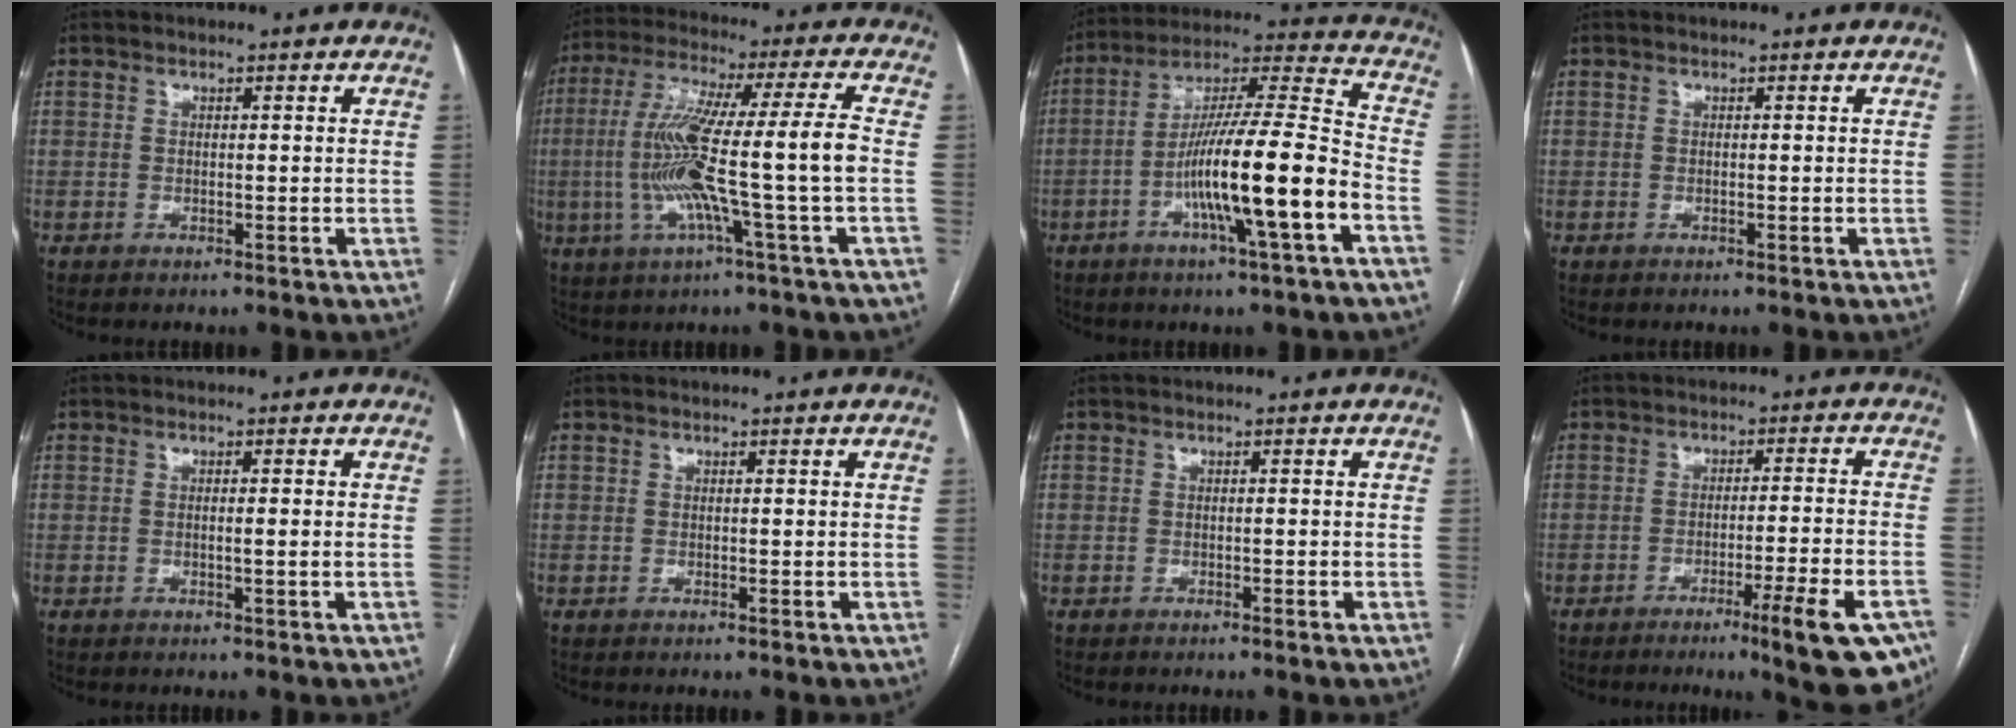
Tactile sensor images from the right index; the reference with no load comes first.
{"total": 14.7, "force": [-2.4, -1.0, 14.4], "torque": [-0.279, 0.012, -0.050]}
{"total": 16.5, "force": [-5.8, -0.1, 15.5], "torque": [-0.273, 0.004, -0.103]}
{"total": 0.0}
{"total": 1.3, "force": [-0.2, -0.3, 1.3], "torque": [-0.020, -0.001, -0.003]}
{"total": 0.0}
{"total": 0.6, "force": [-0.4, 0.0, 0.4], "torque": [-0.006, 0.001, -0.007]}
{"total": 13.0, "force": [-7.8, 0.7, 10.3], "torque": [-0.085, -0.002, -0.107]}